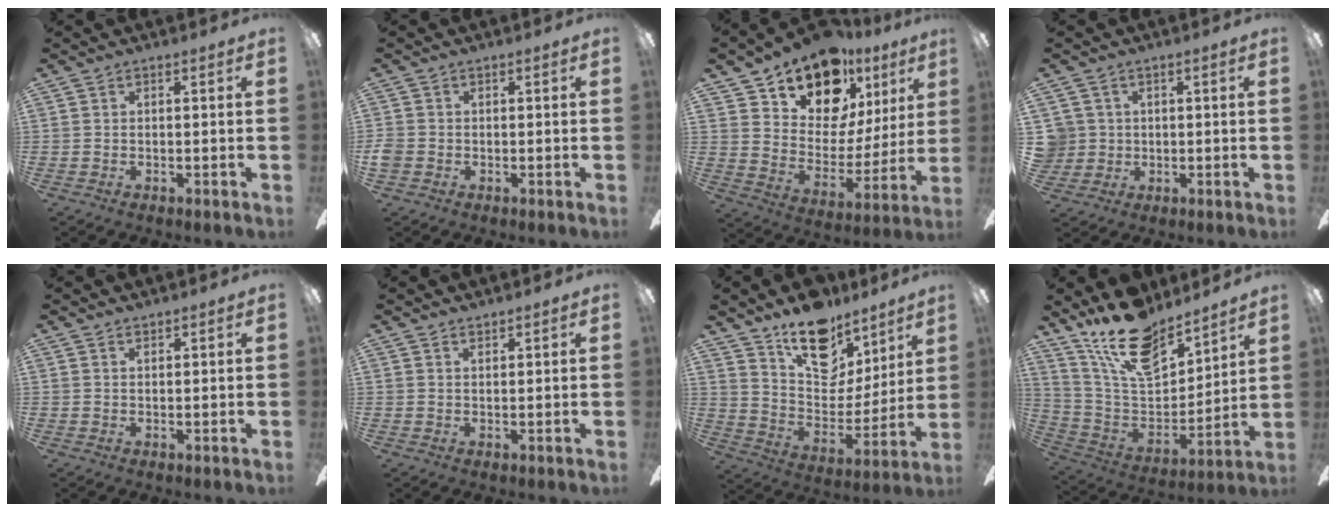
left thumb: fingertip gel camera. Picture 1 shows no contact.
{"total": 2.2, "force": [-0.6, 1.9, 1.0], "torque": [-0.014, 0.007, -0.011]}
{"total": 17.1, "force": [12.6, 9.3, 6.8], "torque": [-0.125, -0.082, 0.228]}
{"total": 4.9, "force": [0.9, 4.7, 0.5], "torque": [-0.026, 0.007, 0.018]}
{"total": 0.9, "force": [0.9, 0.2, 0.1], "torque": [-0.003, 0.000, 0.017]}
{"total": 1.2, "force": [1.2, 0.2, 0.0], "torque": [-0.002, -0.001, 0.023]}
{"total": 17.9, "force": [13.4, 9.3, 7.2], "torque": [-0.114, -0.096, 0.242]}
{"total": 18.6, "force": [14.4, 7.8, 8.9], "torque": [-0.174, -0.092, 0.259]}